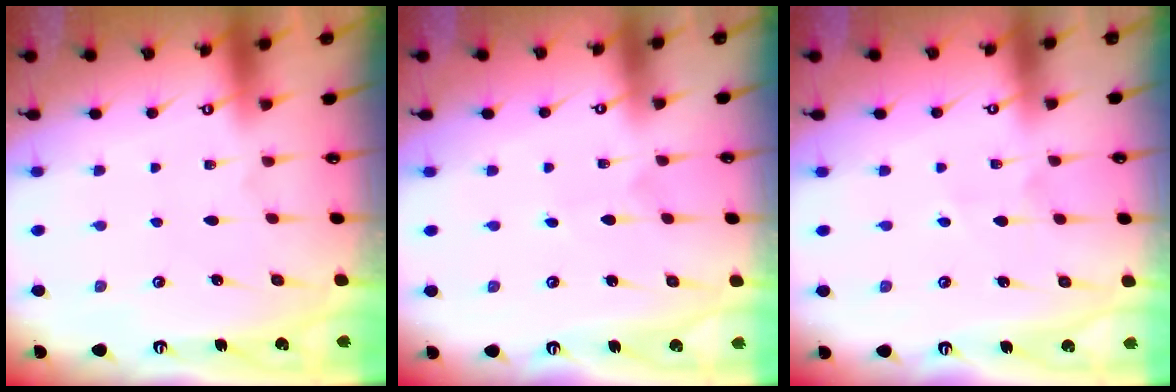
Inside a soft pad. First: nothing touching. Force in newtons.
{"total": 1.9, "press": 1.9, "slide": 0.2}
{"total": 2.7, "press": 2.6, "slide": 0.9}